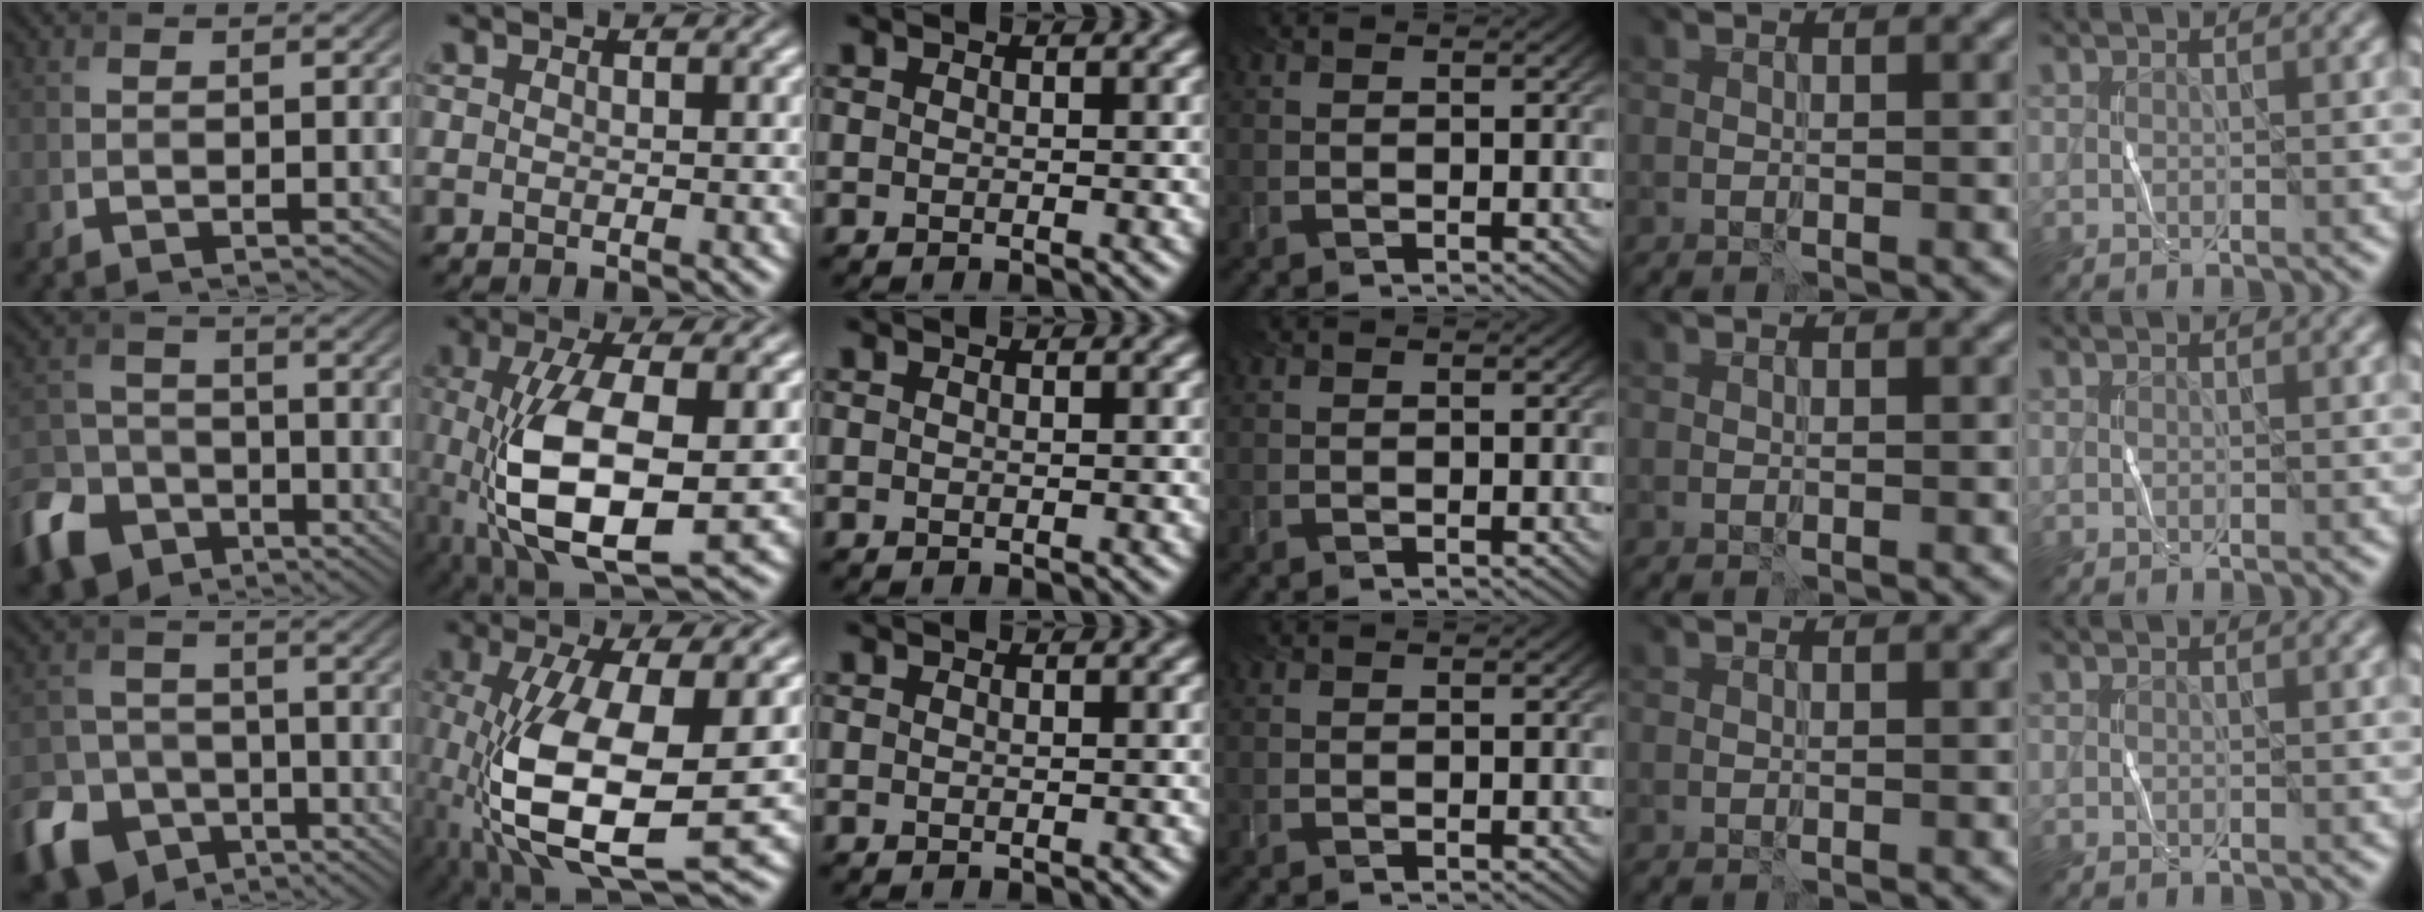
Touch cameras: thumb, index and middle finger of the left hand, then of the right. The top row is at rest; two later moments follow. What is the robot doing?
{"motion": "wrap", "object": "cellophane"}